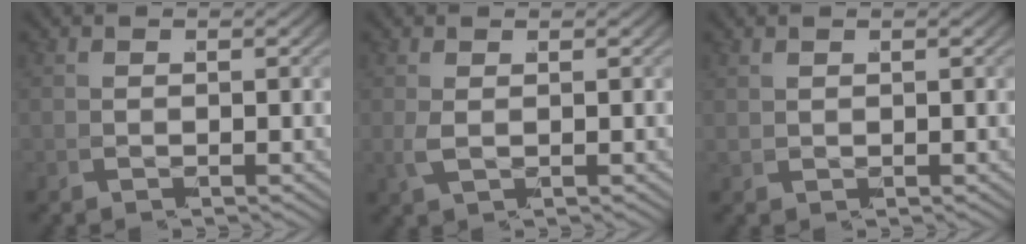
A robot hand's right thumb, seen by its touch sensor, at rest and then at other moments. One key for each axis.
{"total": 1.2, "fx": 0.4, "fy": 0.5, "fz": 1.1, "tx": -0.039, "ty": -0.007, "tz": 0.020}
{"total": 1.0, "fx": 0.9, "fy": 0.3, "fz": 0.2, "tx": -0.009, "ty": 0.000, "tz": 0.026}